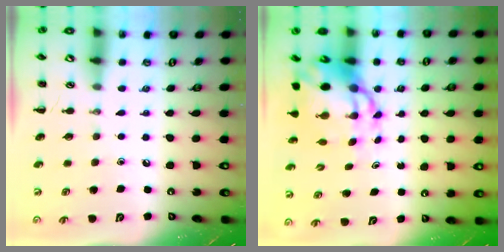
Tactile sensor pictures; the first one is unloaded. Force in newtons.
{"total": 10.5, "press": 10.1, "slide": 3.0}